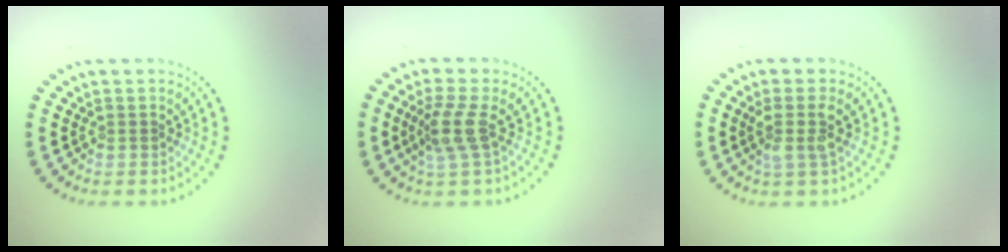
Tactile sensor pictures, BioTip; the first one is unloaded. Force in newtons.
{"total": 2.8, "press": 2.1, "slide": 1.8}
{"total": 2.1, "press": 1.7, "slide": 1.3}